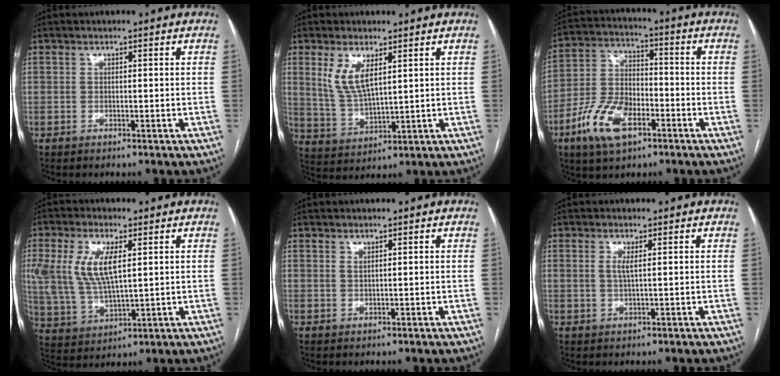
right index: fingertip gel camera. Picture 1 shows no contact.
{"total": 6.8, "force": [3.0, 2.2, 5.7], "torque": [-0.124, -0.005, 0.070]}
{"total": 11.9, "force": [-5.8, 5.6, 8.7], "torque": [-0.195, 0.007, -0.107]}
{"total": 10.4, "force": [2.9, 3.9, 9.2], "torque": [-0.212, 0.006, 0.065]}
{"total": 0.7, "force": [0.5, 0.1, 0.4], "torque": [-0.011, -0.003, 0.012]}
{"total": 1.8, "force": [0.6, 0.1, 1.7], "torque": [-0.042, -0.003, 0.012]}